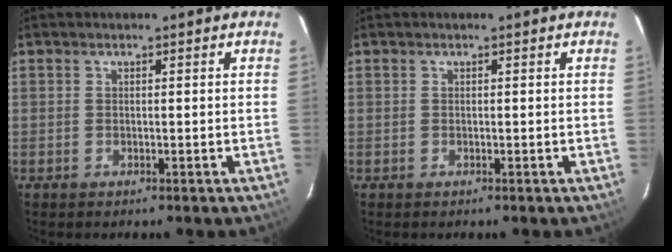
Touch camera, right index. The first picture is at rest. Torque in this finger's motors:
{"motor_torque": [0.00, 0.00, 0.00, 0.00]}